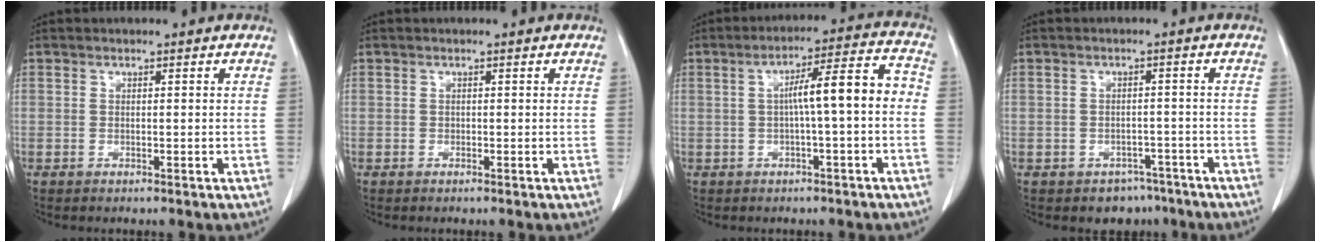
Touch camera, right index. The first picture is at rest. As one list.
[{"total": 0.0}, {"total": 8.5, "force": [-0.7, 0.6, 8.5], "torque": [-0.124, 0.032, -0.011]}, {"total": 4.5, "force": [-3.1, 3.3, 0.2], "torque": [0.012, 0.016, -0.040]}]